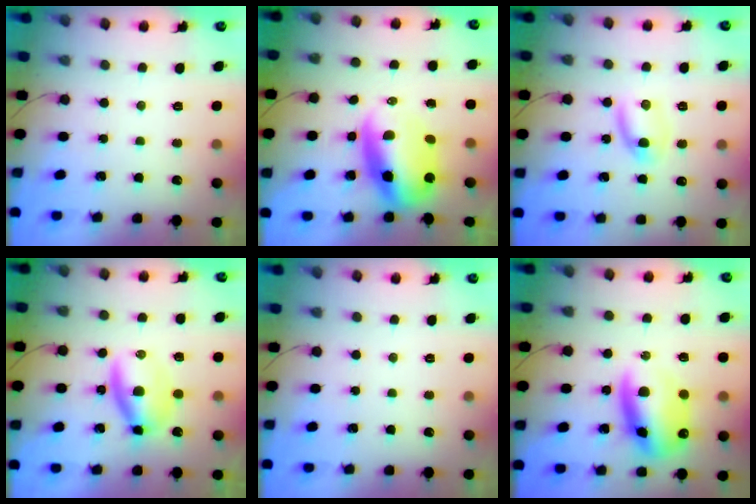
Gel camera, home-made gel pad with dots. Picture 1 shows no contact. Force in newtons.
{"total": 10.3, "press": 10.0, "slide": 2.4}
{"total": 4.7, "press": 4.4, "slide": 1.5}
{"total": 6.4, "press": 6.3, "slide": 1.4}
{"total": 0.0}
{"total": 13.8, "press": 13.5, "slide": 3.0}